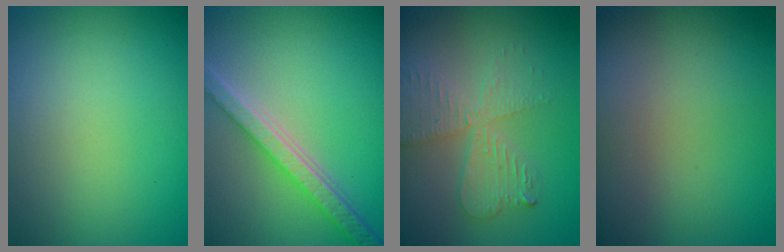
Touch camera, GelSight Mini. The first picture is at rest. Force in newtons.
{"total": 5.4, "press": 4.1, "slide": 3.5}
{"total": 4.0, "press": 3.4, "slide": 2.1}
{"total": 0.0}